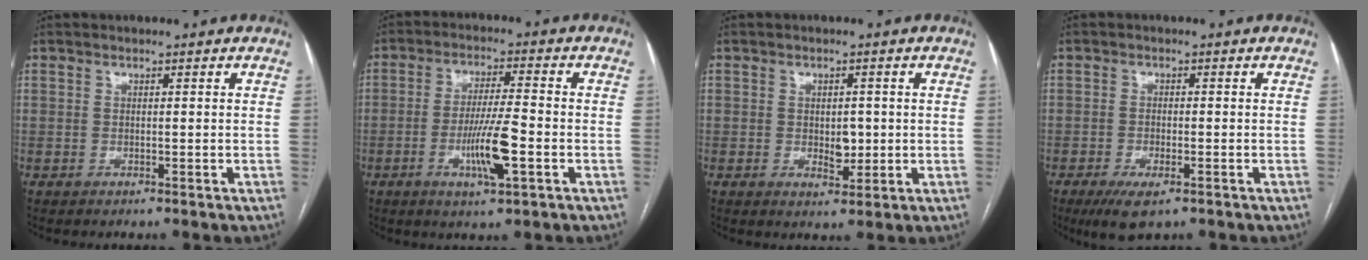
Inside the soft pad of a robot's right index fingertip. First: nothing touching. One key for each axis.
{"total": 8.4, "fx": -2.7, "fy": 0.6, "fz": 7.9, "tx": -0.148, "ty": -0.008, "tz": -0.049}
{"total": 3.2, "fx": -0.2, "fy": 1.9, "fz": 2.6, "tx": -0.034, "ty": -0.001, "tz": 0.003}
{"total": 5.2, "fx": -3.1, "fy": 1.6, "fz": 3.9, "tx": -0.071, "ty": -0.011, "tz": -0.047}